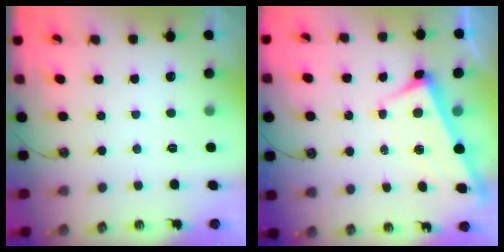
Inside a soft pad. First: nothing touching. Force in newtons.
{"total": 2.7, "press": 2.7, "slide": 0.4}